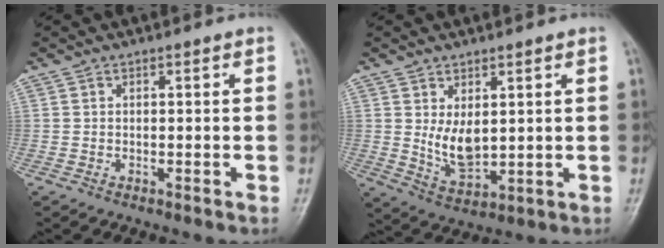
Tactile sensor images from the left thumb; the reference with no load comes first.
{"total": 6.7, "force": [1.5, 3.7, 5.4], "torque": [-0.083, -0.025, 0.041]}